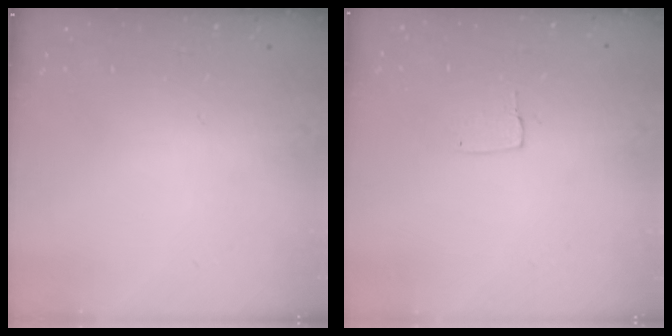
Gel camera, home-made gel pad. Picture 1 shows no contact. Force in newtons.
{"total": 3.2, "press": 3.2, "slide": 0.2}